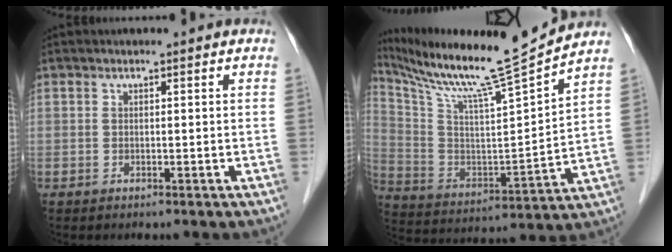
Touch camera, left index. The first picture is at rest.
{"total": 17.2, "force": [15.0, -1.8, 8.3], "torque": [-0.162, -0.032, 0.255]}